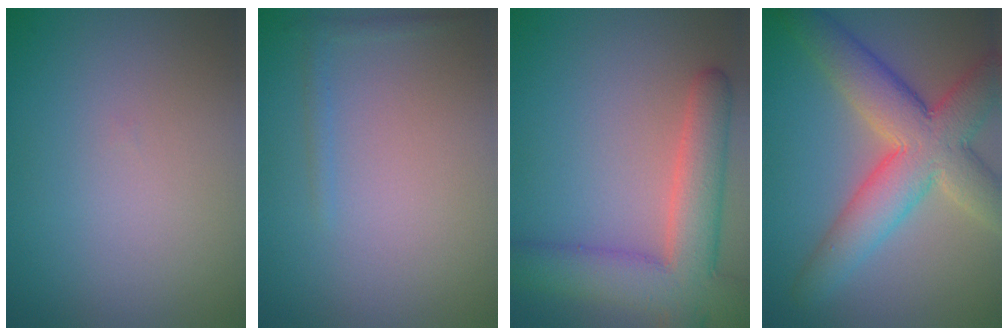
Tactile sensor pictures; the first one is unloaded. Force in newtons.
{"total": 0.8, "press": 0.8, "slide": 0.1}
{"total": 7.5, "press": 7.4, "slide": 0.7}
{"total": 8.6, "press": 8.6, "slide": 0.6}